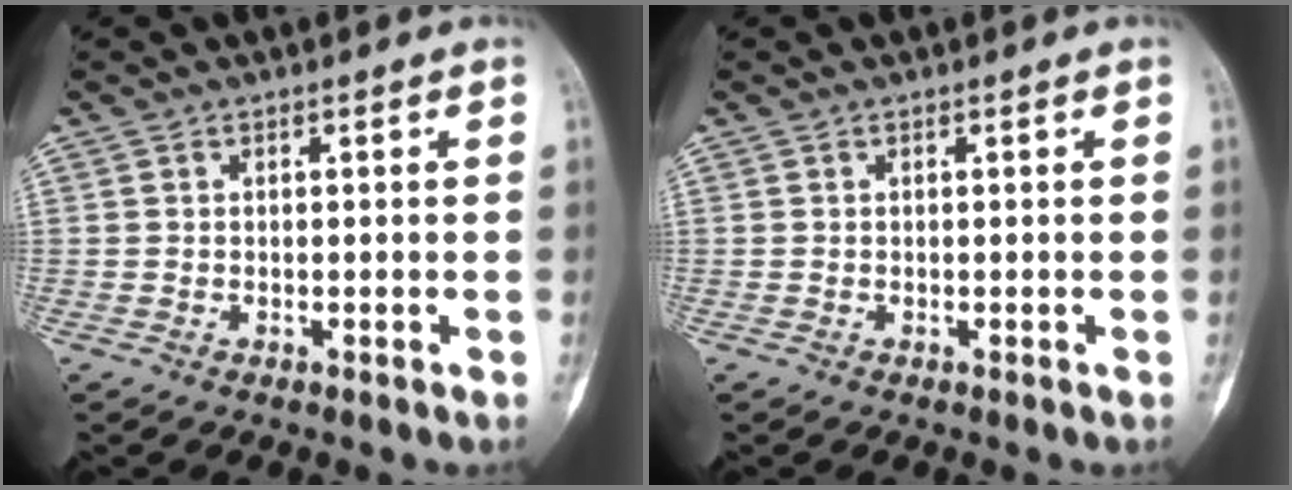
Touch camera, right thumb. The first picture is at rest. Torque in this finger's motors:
{"motor_torque": [0.00, 0.00, 0.00, 0.00, 0.01]}